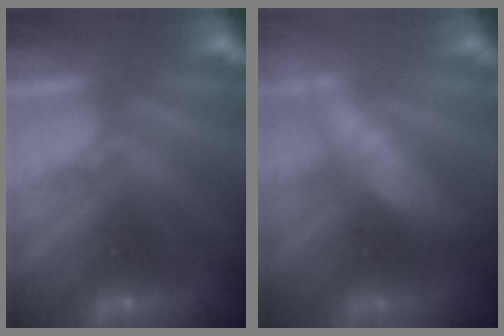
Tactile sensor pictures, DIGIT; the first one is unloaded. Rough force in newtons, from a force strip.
{"total": 4.4}